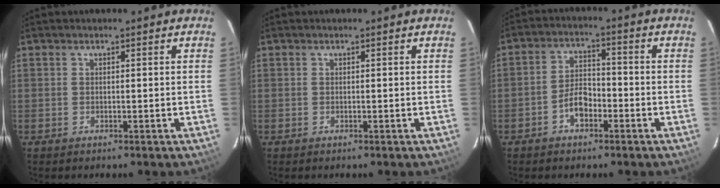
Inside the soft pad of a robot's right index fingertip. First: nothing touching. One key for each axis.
{"total": 0.0}
{"total": 5.4, "fx": -2.8, "fy": 3.0, "fz": 3.5, "tx": -0.069, "ty": 0.016, "tz": -0.047}